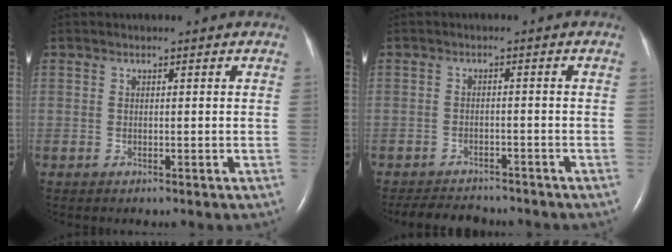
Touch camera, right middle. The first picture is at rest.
{"total": 7.6, "force": [-7.1, 1.9, 1.9], "torque": [-0.033, -0.007, -0.100]}